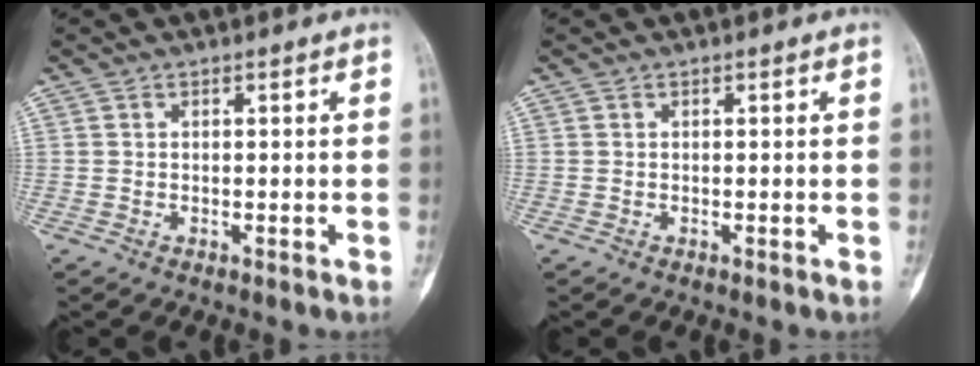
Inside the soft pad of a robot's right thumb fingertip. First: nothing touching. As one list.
[{"total": 0.0}]